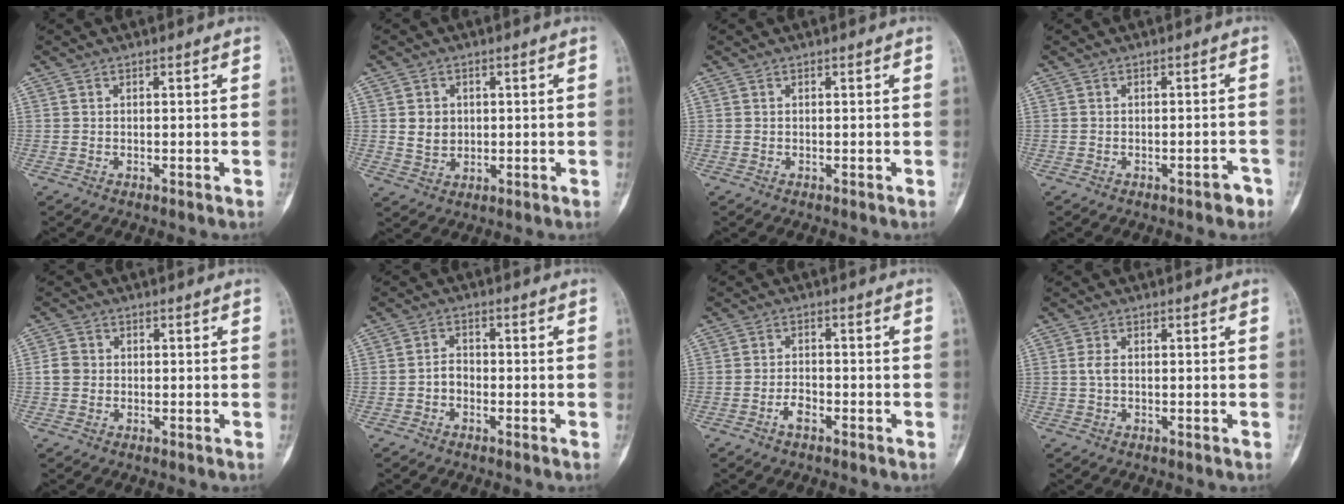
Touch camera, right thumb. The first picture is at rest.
{"total": 4.2, "force": [0.6, 3.6, 2.1], "torque": [-0.019, -0.003, 0.017]}
{"total": 0.0}
{"total": 2.3, "force": [-1.6, 0.9, 1.4], "torque": [-0.016, 0.016, -0.018]}
{"total": 2.9, "force": [-0.1, 2.6, 1.3], "torque": [-0.017, 0.009, -0.006]}
{"total": 2.4, "force": [-1.0, 1.8, 1.2], "torque": [-0.010, 0.011, -0.025]}
{"total": 2.8, "force": [-1.7, 1.3, 1.8], "torque": [-0.030, 0.012, -0.034]}
{"total": 1.6, "force": [0.1, 0.8, 1.3], "torque": [-0.030, 0.000, 0.001]}